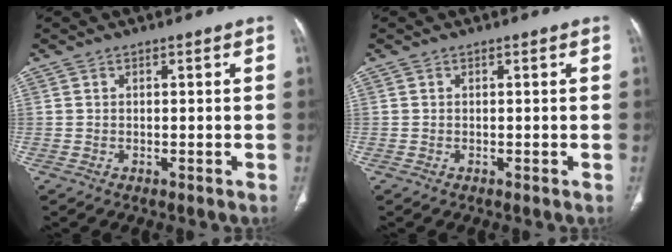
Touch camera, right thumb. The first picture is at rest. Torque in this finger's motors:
{"motor_torque": [-0.09, -0.02, 0.28, 0.07, -0.04]}